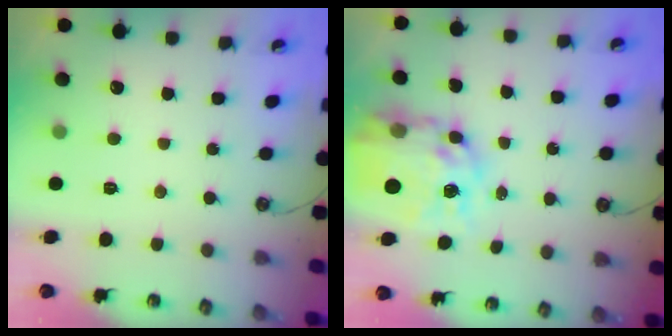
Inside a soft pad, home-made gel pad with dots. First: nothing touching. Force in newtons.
{"total": 15.3, "press": 15.2, "slide": 1.5}